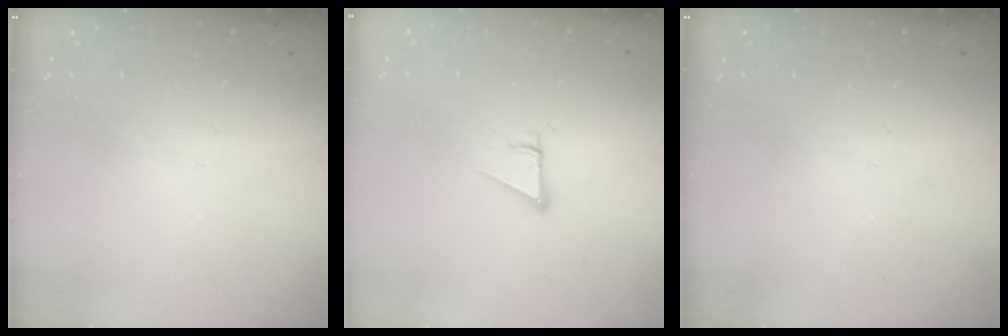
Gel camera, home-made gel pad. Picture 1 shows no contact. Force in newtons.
{"total": 3.7, "press": 3.7, "slide": 0.2}
{"total": 0.0}